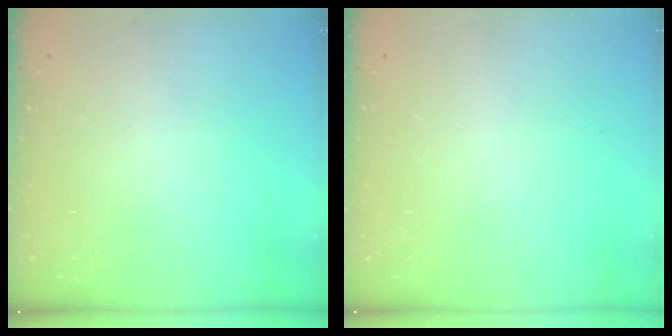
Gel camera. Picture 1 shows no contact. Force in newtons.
{"total": 0.0}